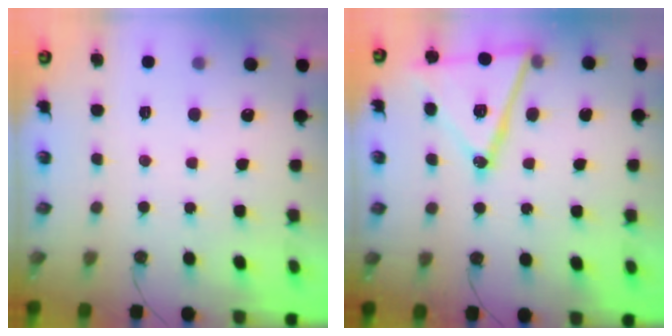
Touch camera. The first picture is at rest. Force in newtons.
{"total": 18.1, "press": 17.7, "slide": 3.5}